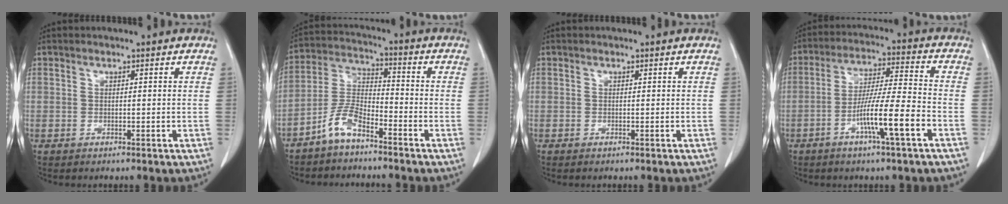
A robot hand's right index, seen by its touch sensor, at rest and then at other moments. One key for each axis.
{"total": 6.6, "fx": -4.8, "fy": 2.0, "fz": 4.1, "tx": -0.097, "ty": 0.004, "tz": -0.100}
{"total": 0.0}
{"total": 10.5, "fx": -4.4, "fy": -0.2, "fz": 9.5, "tx": -0.174, "ty": 0.001, "tz": -0.082}